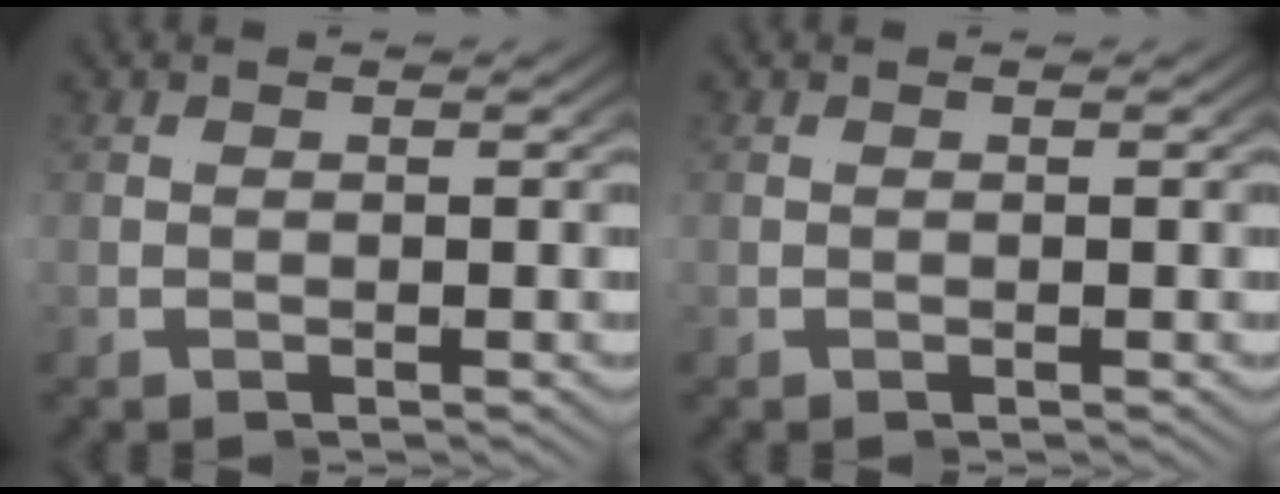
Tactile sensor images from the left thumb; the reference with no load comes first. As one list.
[{"total": 0.0}]